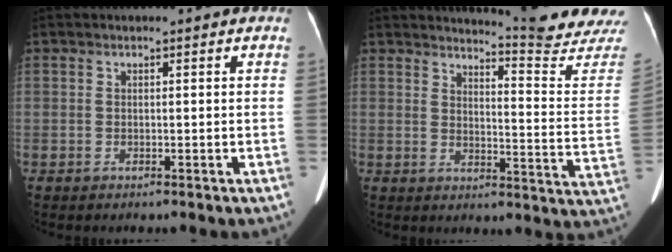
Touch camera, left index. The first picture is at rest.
{"total": 14.9, "force": [14.6, -1.7, 2.0], "torque": [-0.025, -0.128, 0.160]}